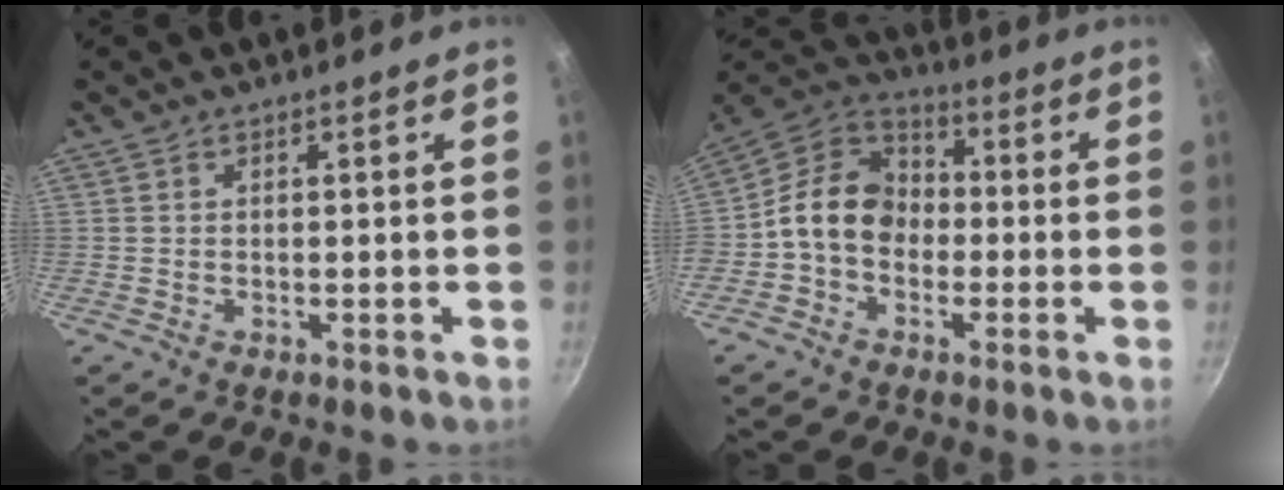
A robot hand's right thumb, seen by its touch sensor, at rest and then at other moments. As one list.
[{"total": 12.0, "force": [-1.7, 9.4, 7.4], "torque": [-0.093, 0.045, -0.055]}]